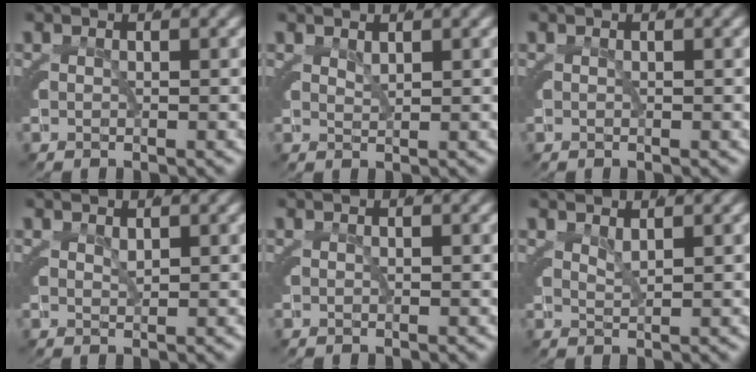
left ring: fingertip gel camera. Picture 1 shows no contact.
{"total": 1.3, "force": [1.2, -0.2, 0.3], "torque": [-0.005, -0.005, 0.029]}
{"total": 0.0}
{"total": 1.0, "force": [0.9, 0.0, 0.4], "torque": [-0.006, -0.005, 0.023]}
{"total": 0.0}
{"total": 1.7, "force": [1.6, -0.4, 0.4], "torque": [-0.008, -0.005, 0.035]}